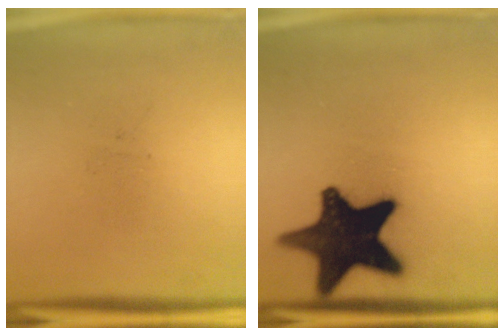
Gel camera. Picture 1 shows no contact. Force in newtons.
{"total": 18.1}